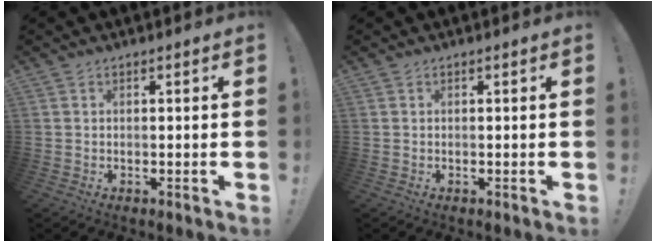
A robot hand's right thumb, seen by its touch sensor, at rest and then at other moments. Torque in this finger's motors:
{"motor_torque": [0.00, 0.00, -0.11, 0.11, 0.00]}